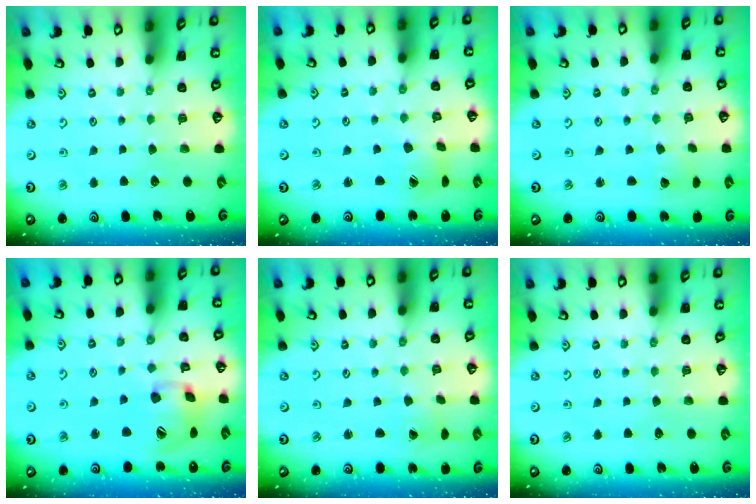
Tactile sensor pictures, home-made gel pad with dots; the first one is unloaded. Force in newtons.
{"total": 4.2, "press": 4.2, "slide": 0.6}
{"total": 1.3, "press": 1.3, "slide": 0.0}
{"total": 15.3, "press": 15.1, "slide": 2.4}
{"total": 0.6, "press": 0.6, "slide": 0.0}
{"total": 0.0}